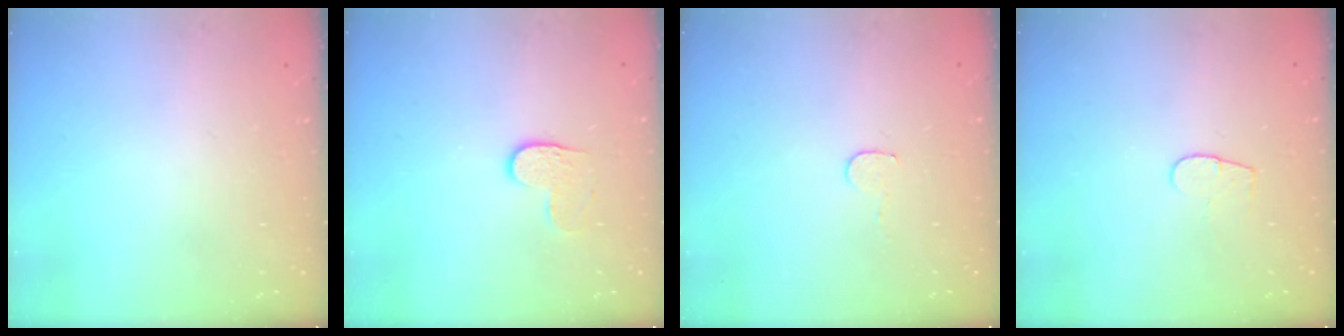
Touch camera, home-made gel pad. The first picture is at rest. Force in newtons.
{"total": 4.0, "press": 4.0, "slide": 0.4}
{"total": 4.1, "press": 4.1, "slide": 0.3}
{"total": 4.4, "press": 4.4, "slide": 0.3}